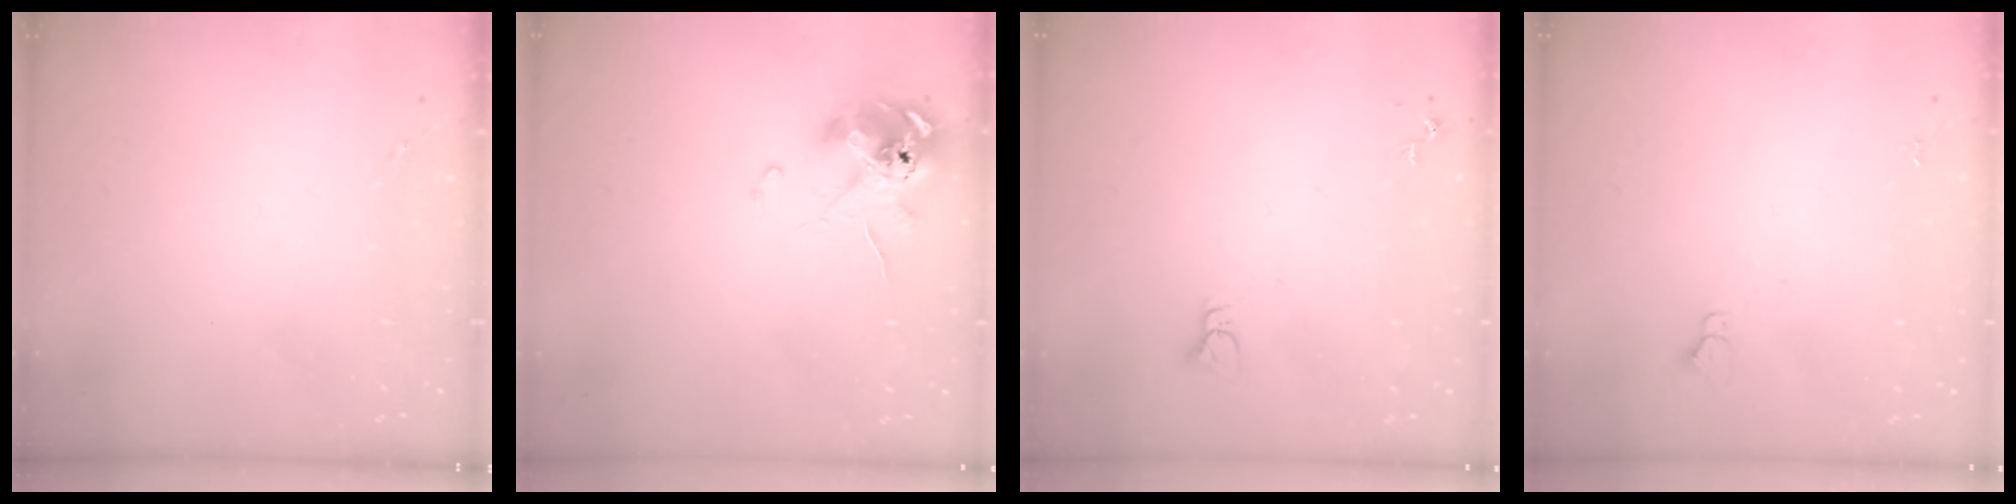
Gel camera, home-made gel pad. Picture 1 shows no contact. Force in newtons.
{"total": 10.4, "press": 10.3, "slide": 1.4}
{"total": 2.2, "press": 2.2, "slide": 0.1}
{"total": 3.1, "press": 3.1, "slide": 0.3}